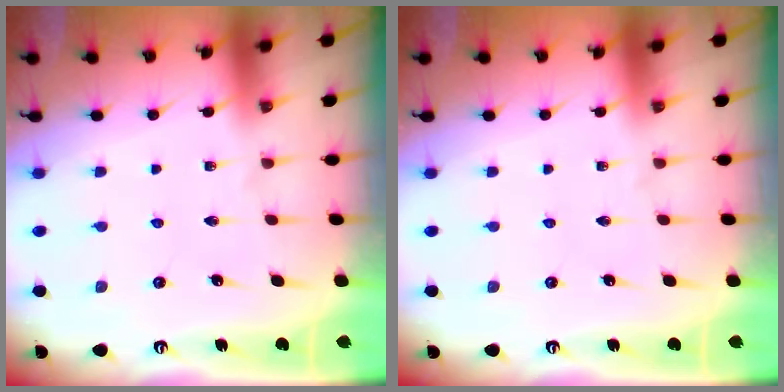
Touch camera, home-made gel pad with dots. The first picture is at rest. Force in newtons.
{"total": 0.0}